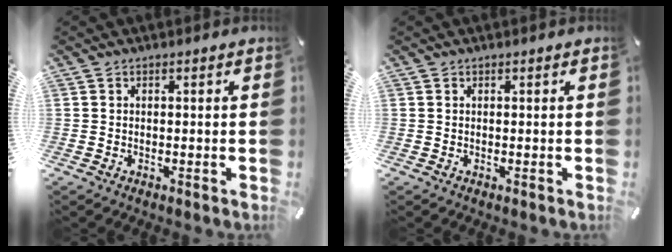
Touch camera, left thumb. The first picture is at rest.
{"total": 0.0}